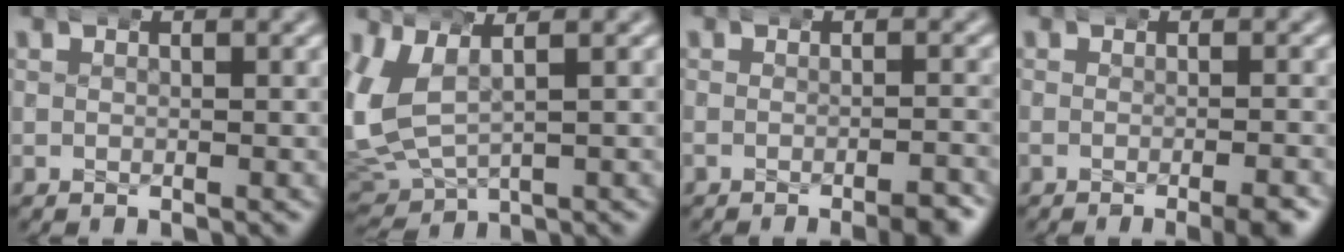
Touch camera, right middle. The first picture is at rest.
{"total": 8.2, "force": [0.2, 7.1, 4.0], "torque": [-0.127, -0.021, 0.014]}
{"total": 2.2, "force": [-1.7, 0.0, 1.4], "torque": [-0.009, 0.006, -0.035]}
{"total": 2.0, "force": [-1.2, -0.1, 1.5], "torque": [-0.013, 0.005, -0.026]}